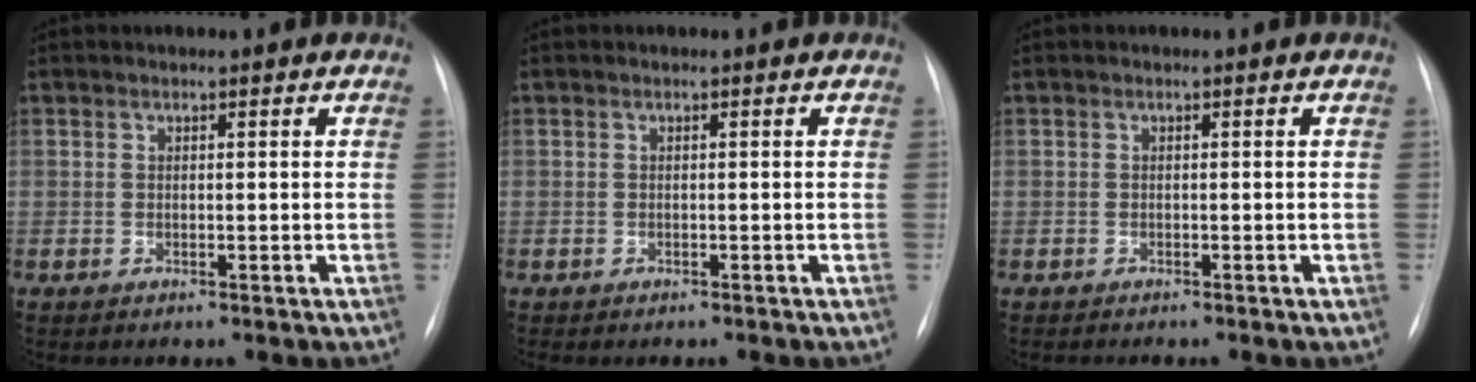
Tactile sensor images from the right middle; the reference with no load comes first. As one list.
[{"total": 1.2, "force": [-1.0, 0.4, 0.5], "torque": [-0.009, -0.003, -0.012]}, {"total": 0.9, "force": [-0.8, -0.1, 0.4], "torque": [-0.007, -0.003, -0.010]}]